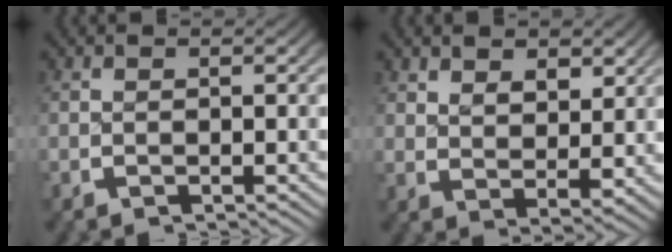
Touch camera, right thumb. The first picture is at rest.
{"total": 3.3, "force": [2.1, 1.7, 1.9], "torque": [-0.025, -0.016, 0.047]}